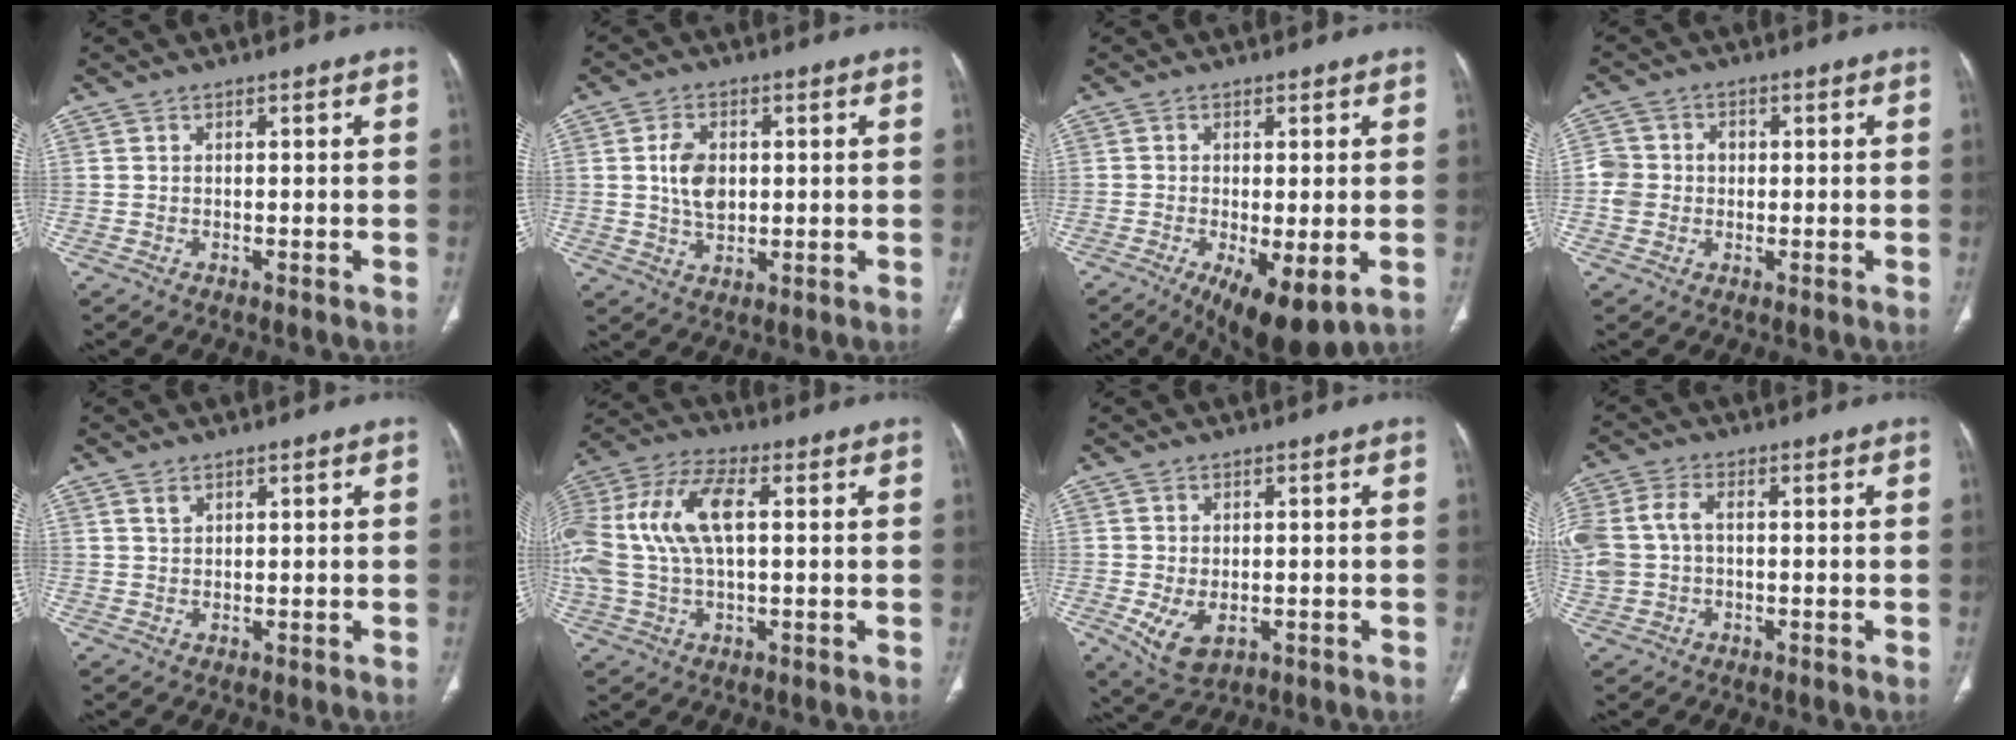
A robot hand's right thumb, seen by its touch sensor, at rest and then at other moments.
{"total": 6.9, "force": [0.8, 4.6, 5.1], "torque": [-0.084, -0.003, 0.018]}
{"total": 10.5, "force": [-3.9, 3.6, 9.1], "torque": [-0.145, -0.018, -0.053]}
{"total": 5.4, "force": [-0.2, 5.0, 2.1], "torque": [-0.027, 0.016, -0.007]}
{"total": 1.6, "force": [1.1, 0.9, 0.7], "torque": [-0.010, -0.005, 0.025]}
{"total": 17.6, "force": [2.6, 8.7, 15.1], "torque": [-0.337, 0.027, 0.045]}
{"total": 6.1, "force": [-1.5, 3.8, 4.6], "torque": [-0.085, -0.008, -0.010]}
{"total": 11.4, "force": [0.8, 8.0, 8.1], "torque": [-0.219, 0.021, 0.019]}